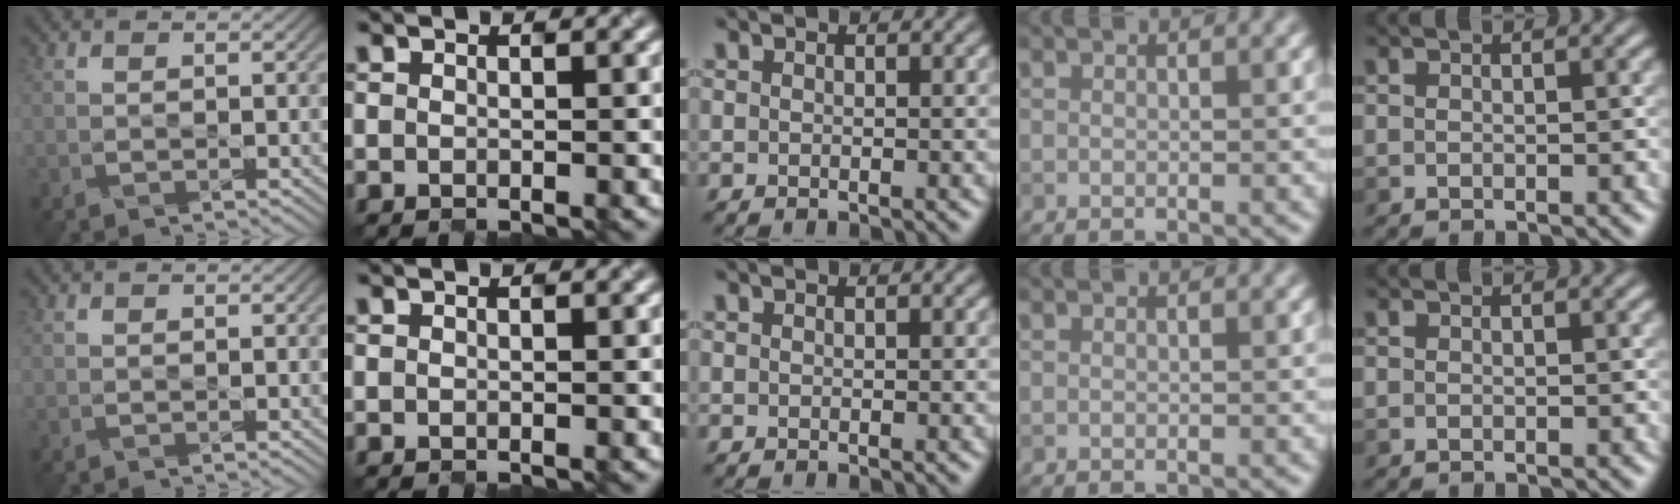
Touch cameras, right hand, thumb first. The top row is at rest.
{}